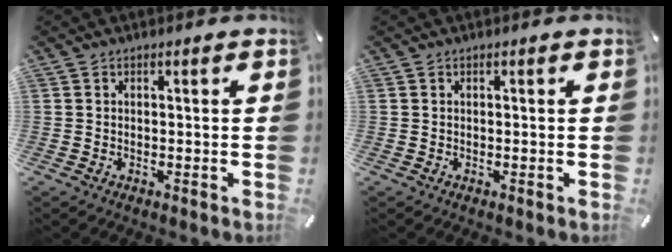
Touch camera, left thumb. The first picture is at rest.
{"total": 0.0}